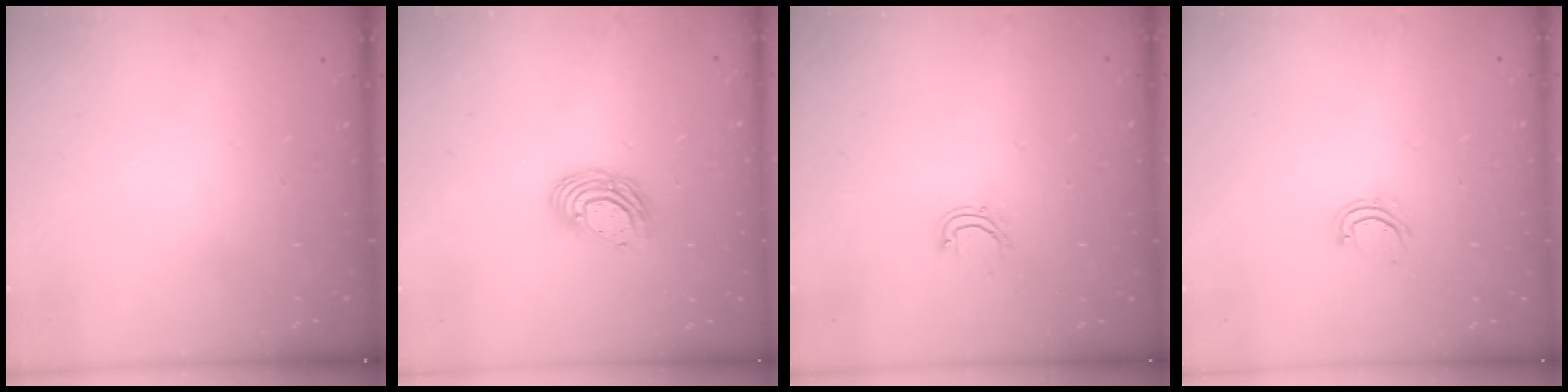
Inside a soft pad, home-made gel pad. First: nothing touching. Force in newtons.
{"total": 9.9, "press": 9.8, "slide": 0.7}
{"total": 4.8, "press": 4.7, "slide": 0.7}
{"total": 3.9, "press": 3.9, "slide": 0.4}